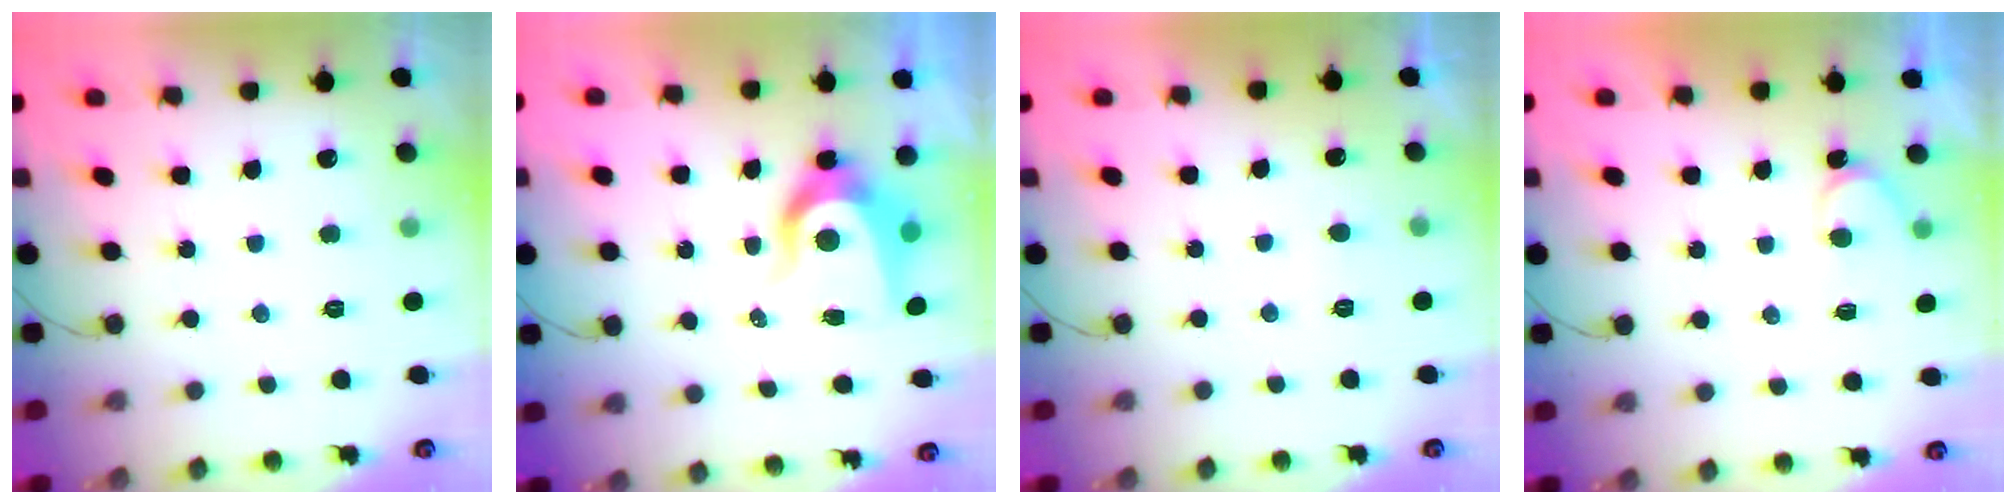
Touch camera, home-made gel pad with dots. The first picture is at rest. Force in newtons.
{"total": 8.6, "press": 8.5, "slide": 0.9}
{"total": 2.3, "press": 2.3, "slide": 0.1}
{"total": 5.8, "press": 5.8, "slide": 0.3}